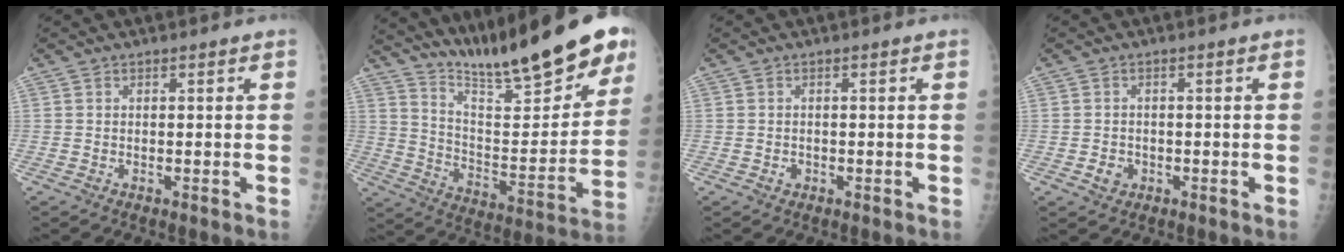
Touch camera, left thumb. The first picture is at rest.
{"total": 24.4, "force": [18.9, 4.4, 14.8], "torque": [-0.198, -0.099, 0.300]}
{"total": 0.8, "force": [-0.3, 0.7, 0.3], "torque": [-0.002, 0.002, -0.002]}
{"total": 2.1, "force": [-0.7, 1.8, 0.9], "torque": [-0.009, 0.003, -0.007]}